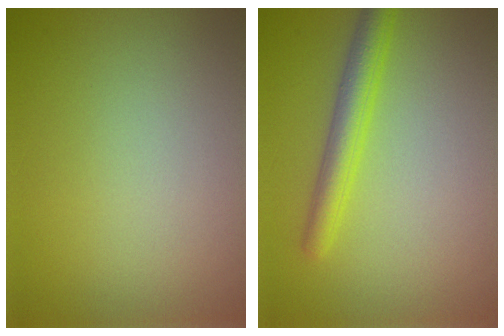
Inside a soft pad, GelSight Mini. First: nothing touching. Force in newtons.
{"total": 3.3, "press": 3.3, "slide": 0.1}